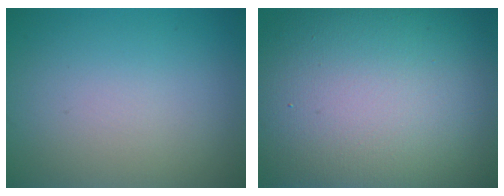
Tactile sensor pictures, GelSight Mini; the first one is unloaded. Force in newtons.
{"total": 18.9, "press": 18.9, "slide": 1.0}